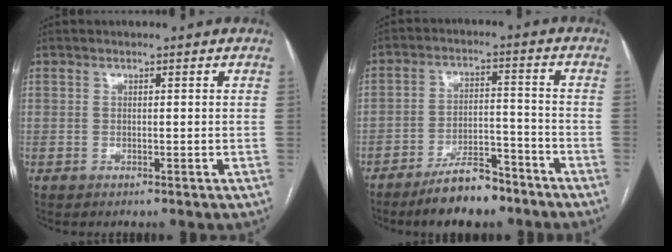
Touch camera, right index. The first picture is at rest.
{"total": 8.6, "force": [-6.8, 2.8, 4.4], "torque": [-0.072, 0.004, -0.118]}